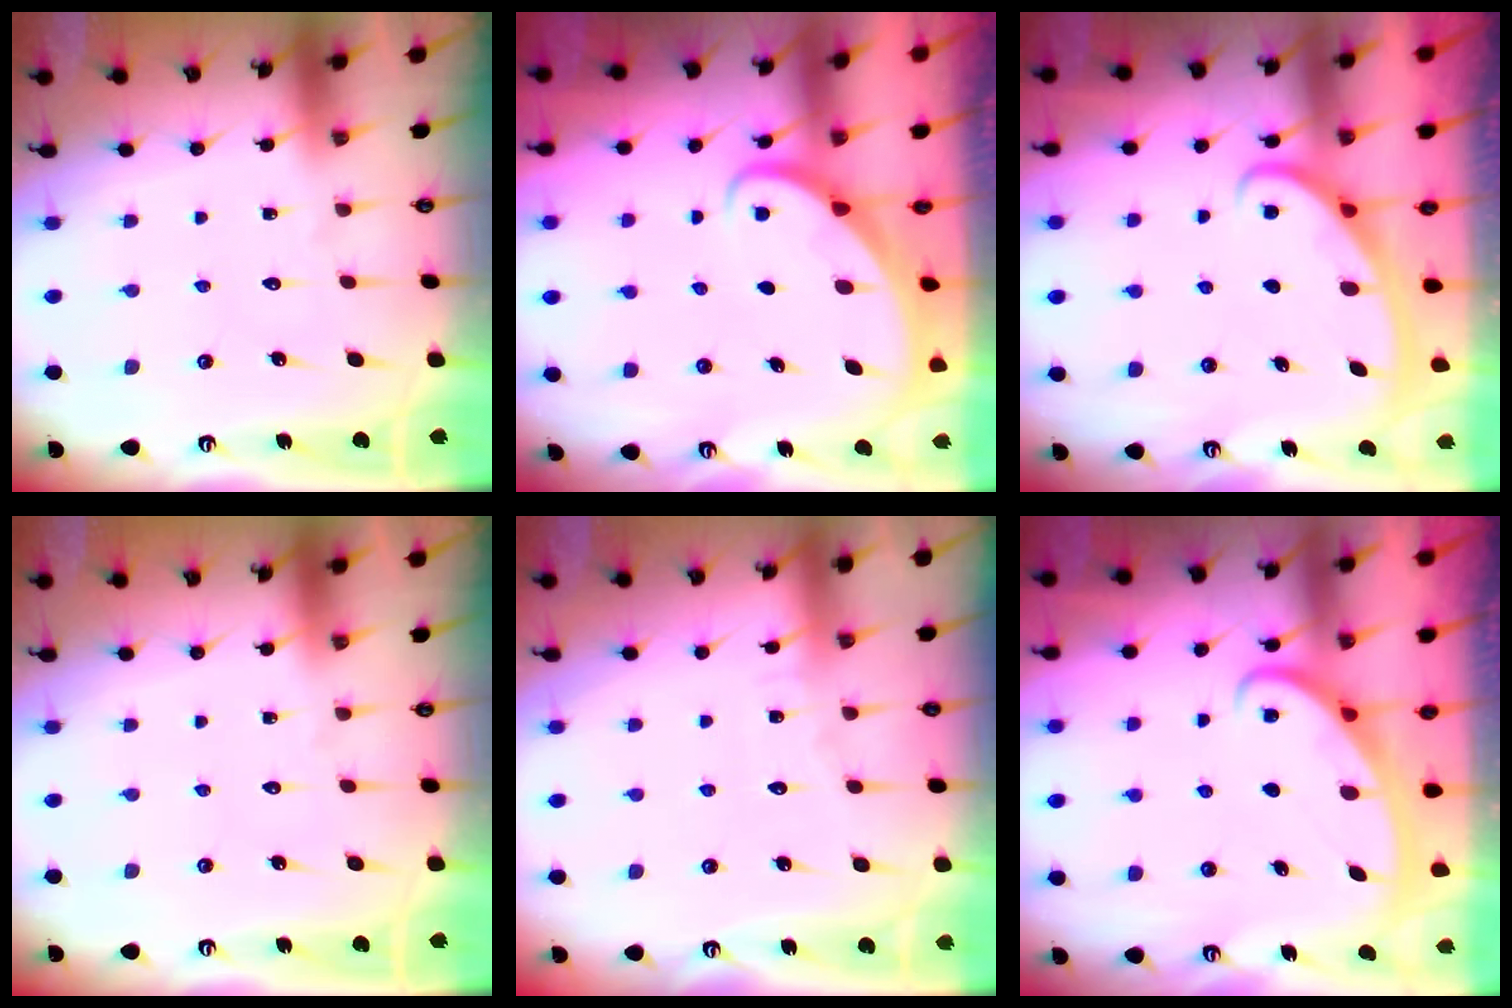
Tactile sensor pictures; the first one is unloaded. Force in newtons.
{"total": 2.2, "press": 2.2, "slide": 0.2}
{"total": 3.0, "press": 3.0, "slide": 0.4}
{"total": 0.0}
{"total": 2.6, "press": 2.6, "slide": 0.3}
{"total": 2.6, "press": 2.6, "slide": 0.5}